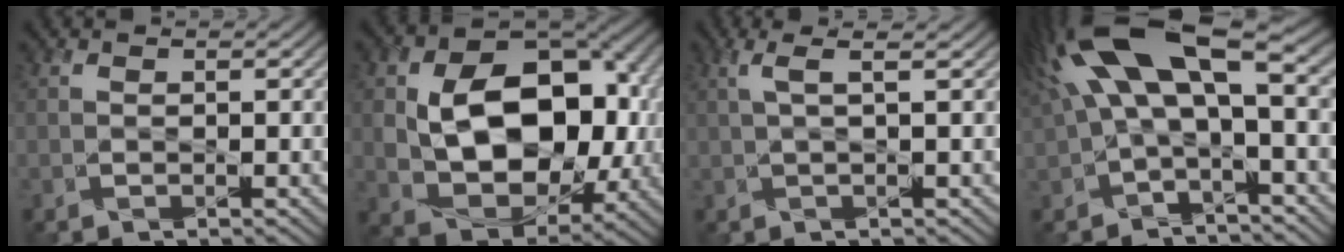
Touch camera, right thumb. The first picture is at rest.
{"total": 15.4, "force": [0.1, 10.9, 10.9], "torque": [-0.173, -0.012, 0.020]}
{"total": 2.7, "force": [0.8, 0.3, 2.5], "torque": [-0.048, 0.012, 0.014]}
{"total": 15.4, "force": [3.9, 6.5, 13.5], "torque": [-0.284, 0.018, 0.071]}